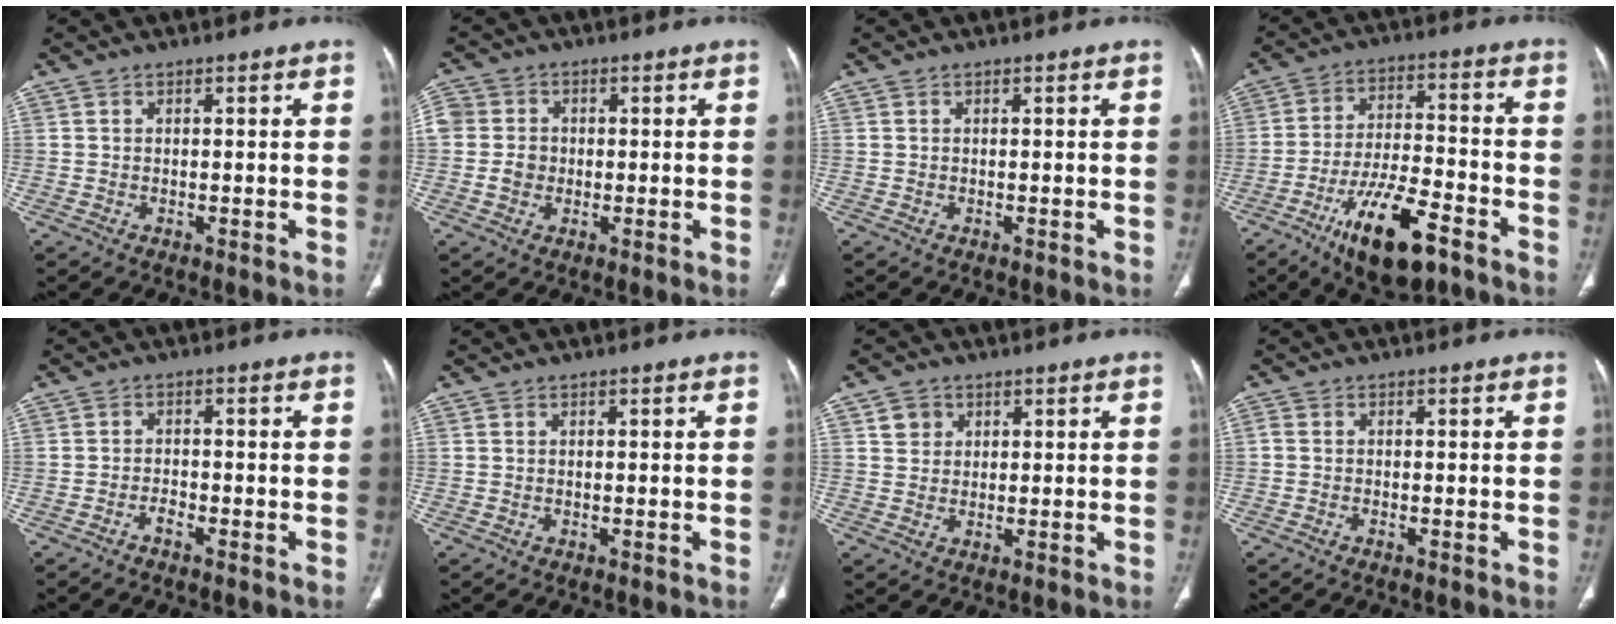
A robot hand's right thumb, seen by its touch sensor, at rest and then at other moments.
{"total": 6.6, "force": [-0.5, 6.0, 2.8], "torque": [-0.060, 0.016, -0.008]}
{"total": 0.0}
{"total": 15.4, "force": [-9.0, 5.5, 11.2], "torque": [-0.186, 0.047, -0.148]}
{"total": 1.6, "force": [-1.3, 0.4, 0.8], "torque": [-0.017, 0.010, -0.026]}
{"total": 0.0}
{"total": 3.2, "force": [1.4, 2.8, 0.8], "torque": [0.001, -0.007, 0.024]}
{"total": 0.8, "force": [-0.5, 0.3, 0.5], "torque": [-0.015, -0.001, -0.015]}